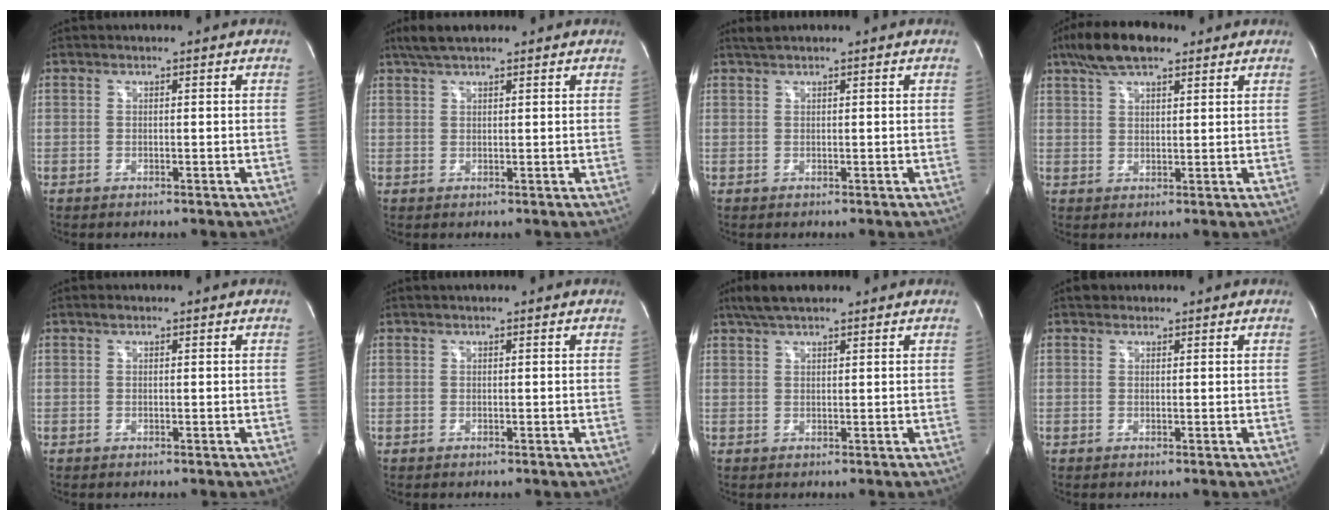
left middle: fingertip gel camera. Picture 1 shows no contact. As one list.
[{"total": 4.7, "force": [3.7, 1.0, 2.7], "torque": [-0.054, 0.024, 0.068]}, {"total": 1.3, "force": [1.1, -0.1, 0.6], "torque": [-0.015, 0.013, 0.026]}, {"total": 8.6, "force": [6.0, 2.8, 5.5], "torque": [-0.107, 0.023, 0.105]}, {"total": 0.5, "force": [0.4, 0.2, 0.3], "torque": [-0.008, 0.005, 0.007]}, {"total": 1.0, "force": [0.8, 0.1, 0.6], "torque": [-0.009, 0.017, 0.013]}, {"total": 5.4, "force": [4.3, 1.2, 3.1], "torque": [-0.060, 0.026, 0.077]}, {"total": 1.1, "force": [0.8, 0.7, 0.1], "torque": [0.001, 0.010, 0.009]}]